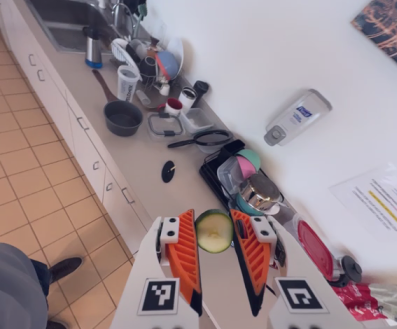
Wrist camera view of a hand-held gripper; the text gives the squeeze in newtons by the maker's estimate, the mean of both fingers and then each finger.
{"total": 8.2, "left": 7.8, "right": 8.6}